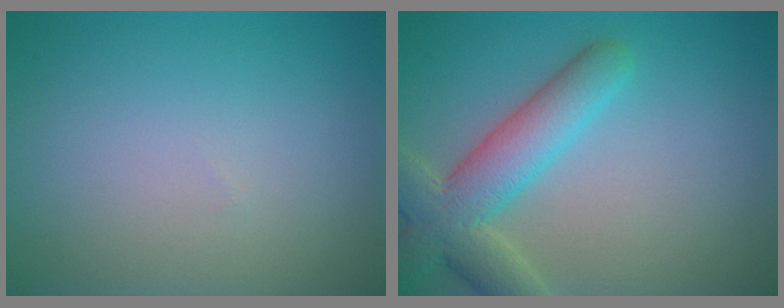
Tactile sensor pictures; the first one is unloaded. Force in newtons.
{"total": 6.4, "press": 6.4, "slide": 0.4}